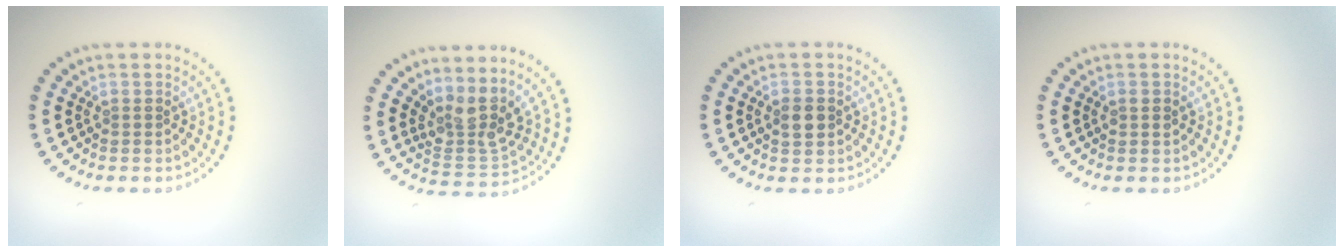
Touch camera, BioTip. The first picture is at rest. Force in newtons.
{"total": 3.7, "press": 2.8, "slide": 2.3}
{"total": 2.4, "press": 2.4, "slide": 0.0}
{"total": 0.9, "press": 0.9, "slide": 0.1}